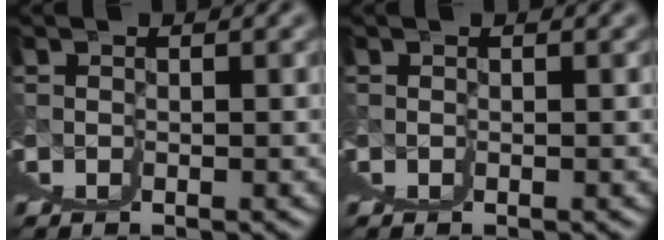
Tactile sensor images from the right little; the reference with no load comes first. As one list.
[{"total": 0.0}]